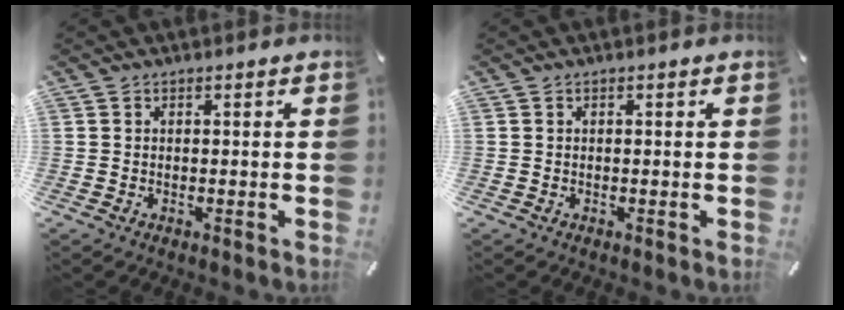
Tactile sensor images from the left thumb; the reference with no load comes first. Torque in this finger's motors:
{"motor_torque": [0.07, 0.14, 0.17, -0.08, -0.01]}